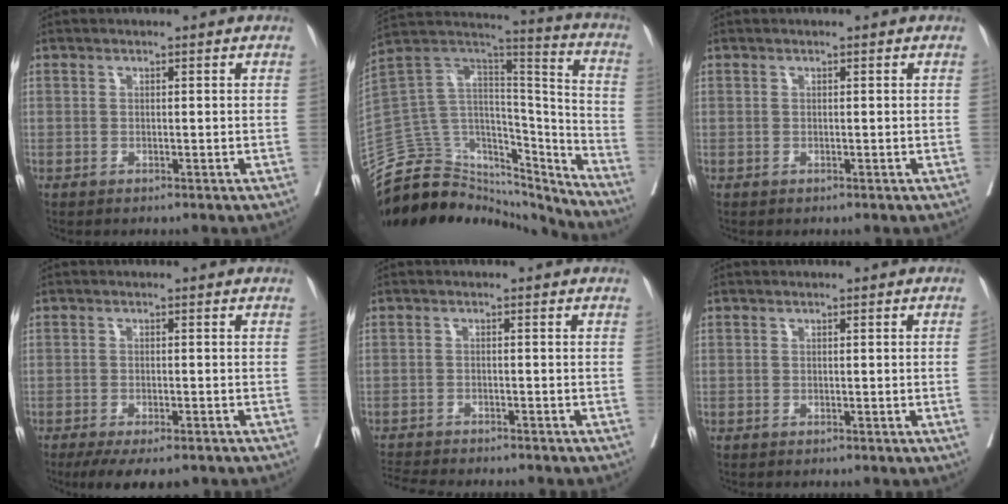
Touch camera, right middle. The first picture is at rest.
{"total": 27.9, "force": [-25.3, 9.1, 7.5], "torque": [-0.159, 0.052, -0.394]}
{"total": 0.0}
{"total": 9.2, "force": [-7.1, 2.3, 5.3], "torque": [-0.069, -0.012, -0.102]}
{"total": 9.2, "force": [-8.5, 0.9, 3.4], "torque": [-0.051, -0.006, -0.125]}
{"total": 0.6, "force": [-0.1, 0.1, 0.6], "torque": [-0.012, 0.004, 0.000]}